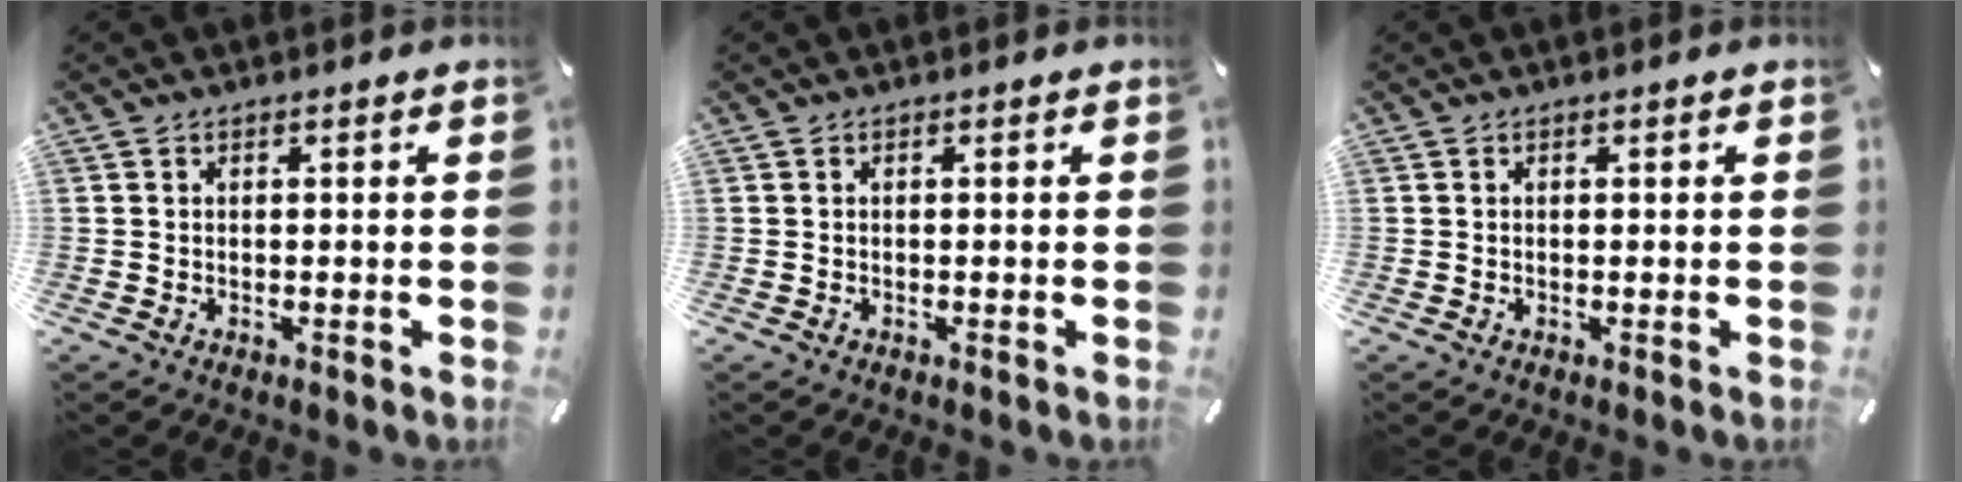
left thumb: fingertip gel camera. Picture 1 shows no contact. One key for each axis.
{"total": 0.0}
{"total": 0.0}